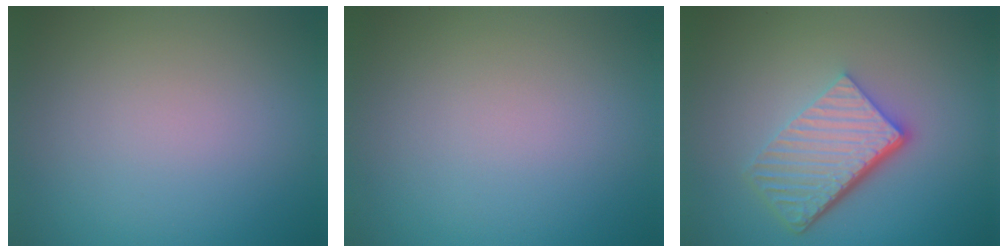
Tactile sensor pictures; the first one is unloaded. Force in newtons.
{"total": 0.0}
{"total": 6.0, "press": 4.1, "slide": 4.4}